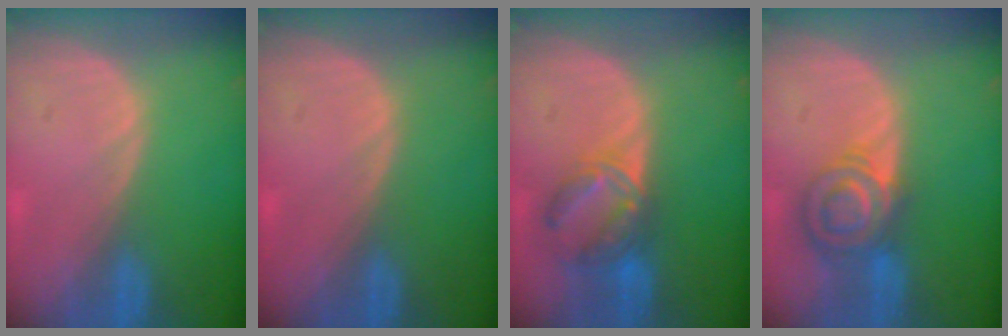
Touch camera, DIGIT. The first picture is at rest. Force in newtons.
{"total": 0.5, "press": 0.0, "slide": 0.5}
{"total": 6.8, "press": 6.0, "slide": 3.2}
{"total": 7.0, "press": 6.4, "slide": 2.8}